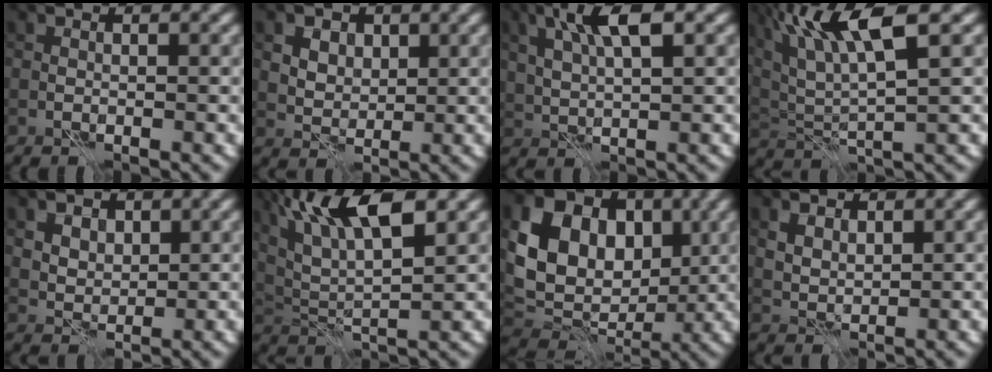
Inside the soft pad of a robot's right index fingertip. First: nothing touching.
{"total": 6.0, "force": [3.1, 4.1, 3.0], "torque": [-0.062, 0.010, 0.044]}
{"total": 5.4, "force": [2.3, 1.9, 4.5], "torque": [-0.092, 0.007, 0.041]}
{"total": 8.6, "force": [4.1, 2.1, 7.3], "torque": [-0.142, 0.015, 0.076]}
{"total": 4.2, "force": [2.3, 2.9, 2.1], "torque": [-0.052, 0.007, 0.041]}
{"total": 8.4, "force": [4.6, 2.4, 6.5], "torque": [-0.123, 0.009, 0.085]}
{"total": 12.7, "force": [3.0, 9.7, 7.7], "torque": [-0.153, 0.023, 0.049]}
{"total": 2.3, "force": [1.2, 1.5, 1.2], "torque": [-0.029, -0.003, 0.025]}